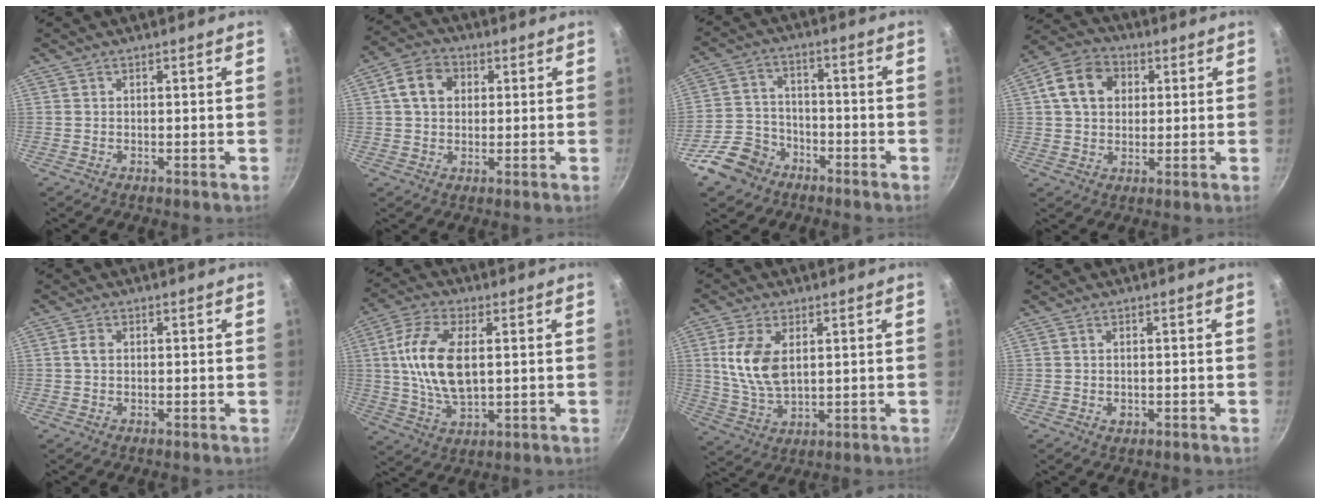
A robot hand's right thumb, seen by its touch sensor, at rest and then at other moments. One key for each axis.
{"total": 7.6, "fx": 1.7, "fy": 6.0, "fz": 4.4, "tx": -0.059, "ty": 0.012, "tz": 0.019}
{"total": 9.4, "fx": -5.8, "fy": 6.8, "fz": 2.9, "tx": -0.043, "ty": 0.046, "tz": -0.107}
{"total": 10.7, "fx": 2.6, "fy": 8.3, "fz": 6.2, "tx": -0.086, "ty": 0.012, "tz": 0.030}
{"total": 1.9, "fx": 0.2, "fy": 1.3, "fz": 1.3, "tx": -0.024, "ty": 0.004, "tz": 0.001}
{"total": 13.4, "fx": 1.9, "fy": 6.8, "fz": 11.4, "tx": -0.220, "ty": 0.002, "tz": 0.036}
{"total": 10.6, "fx": 2.4, "fy": 6.0, "fz": 8.4, "tx": -0.164, "ty": -0.016, "tz": 0.052}
{"total": 1.2, "fx": -0.1, "fy": 0.9, "fz": 0.8, "tx": -0.012, "ty": -0.002, "tz": 0.000}